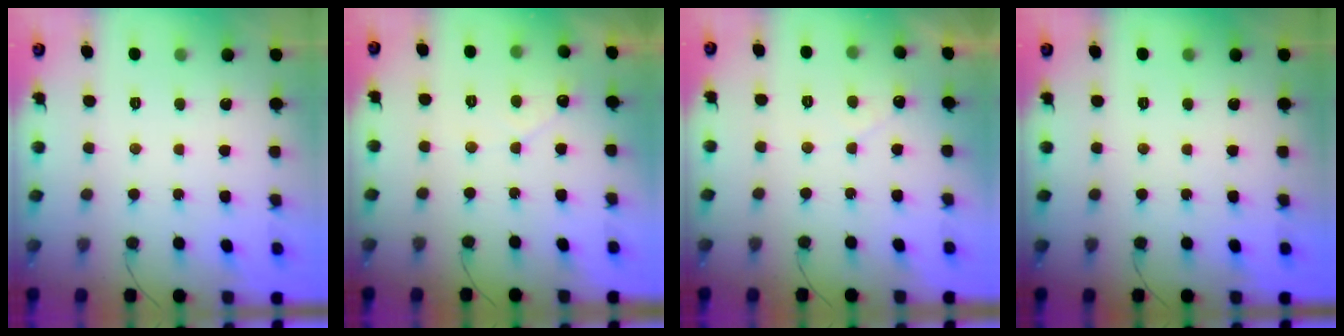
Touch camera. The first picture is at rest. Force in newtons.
{"total": 3.0, "press": 3.0, "slide": 0.1}
{"total": 3.3, "press": 3.3, "slide": 0.1}
{"total": 0.0}